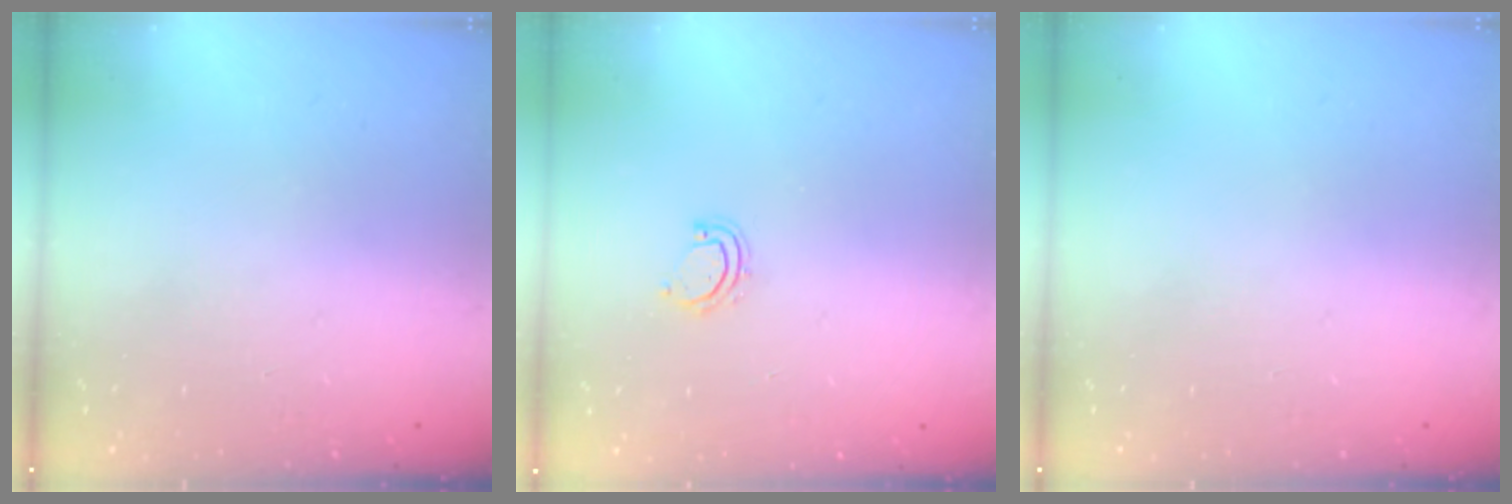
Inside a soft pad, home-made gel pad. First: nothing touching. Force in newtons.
{"total": 4.5, "press": 4.4, "slide": 0.4}
{"total": 0.0}